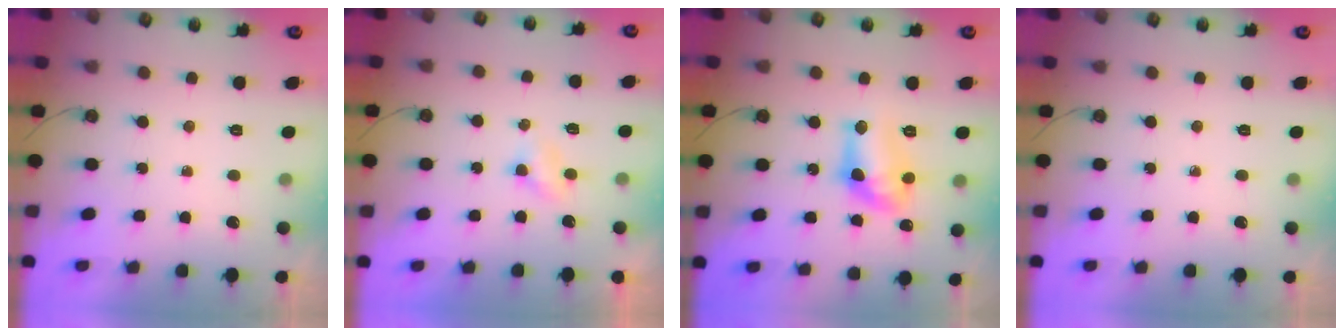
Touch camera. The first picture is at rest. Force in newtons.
{"total": 2.8, "press": 2.7, "slide": 0.4}
{"total": 12.9, "press": 12.7, "slide": 2.4}
{"total": 0.0}